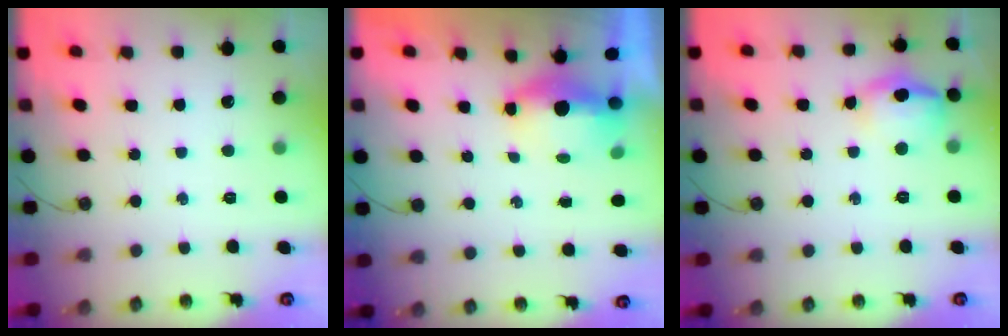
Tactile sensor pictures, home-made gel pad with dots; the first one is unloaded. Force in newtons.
{"total": 6.2, "press": 5.1, "slide": 3.5}
{"total": 16.3, "press": 12.4, "slide": 10.6}